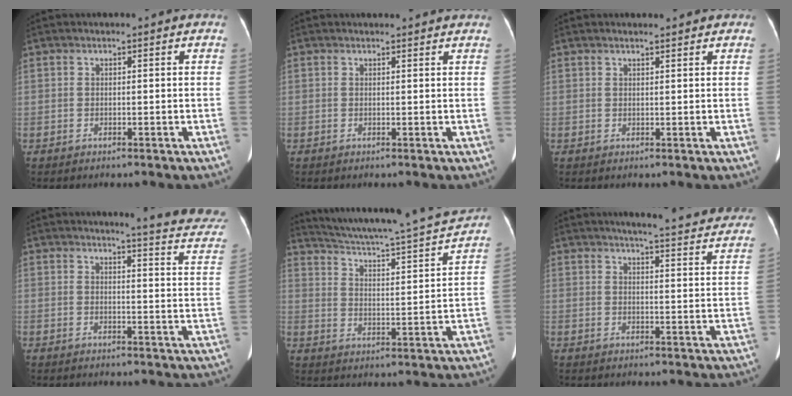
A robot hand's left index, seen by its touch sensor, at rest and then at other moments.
{"total": 3.8, "force": [3.7, 0.7, 0.7], "torque": [-0.011, 0.019, 0.038]}
{"total": 3.1, "force": [2.8, 0.6, 1.3], "torque": [-0.018, 0.013, 0.031]}
{"total": 12.1, "force": [11.3, 0.6, 4.3], "torque": [-0.031, -0.060, 0.102]}
{"total": 18.9, "force": [17.8, 0.2, 6.3], "torque": [-0.110, -0.028, 0.249]}
{"total": 18.2, "force": [16.9, 1.6, 6.5], "torque": [-0.073, -0.035, 0.188]}